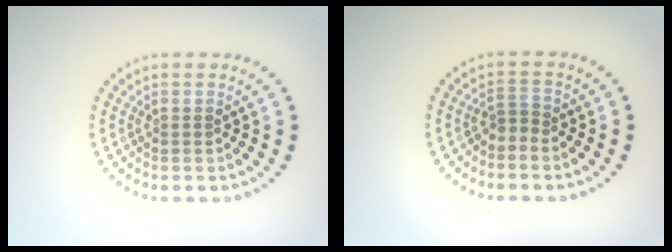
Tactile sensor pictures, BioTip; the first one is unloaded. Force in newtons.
{"total": 1.4, "press": 0.9, "slide": 1.0}